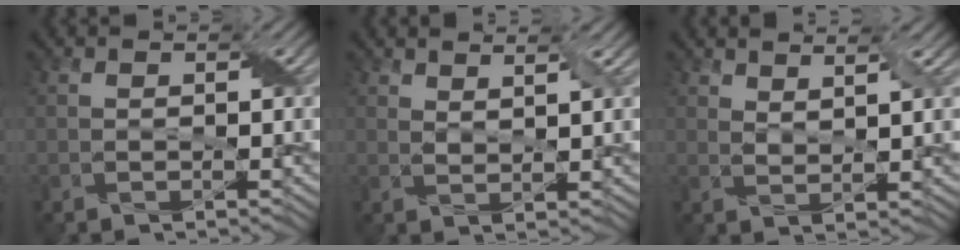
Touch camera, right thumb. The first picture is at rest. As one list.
[{"total": 2.3, "force": [1.8, 0.4, 1.5], "torque": [-0.028, -0.001, 0.037]}, {"total": 2.8, "force": [2.2, 0.6, 1.7], "torque": [-0.031, -0.002, 0.045]}]